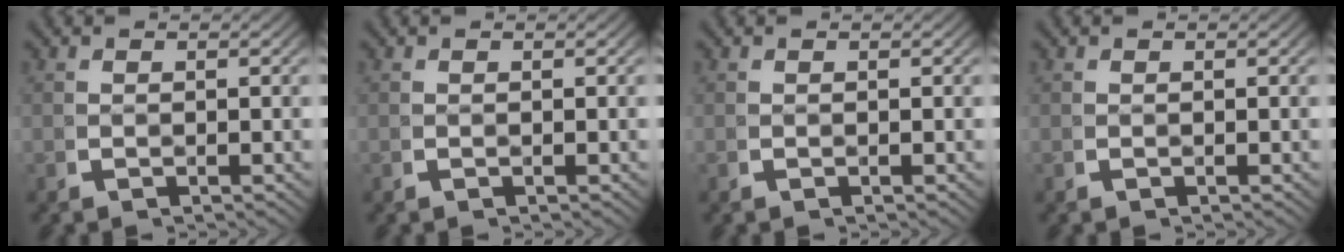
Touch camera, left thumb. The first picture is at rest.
{"total": 0.0}
{"total": 0.0}
{"total": 0.0}